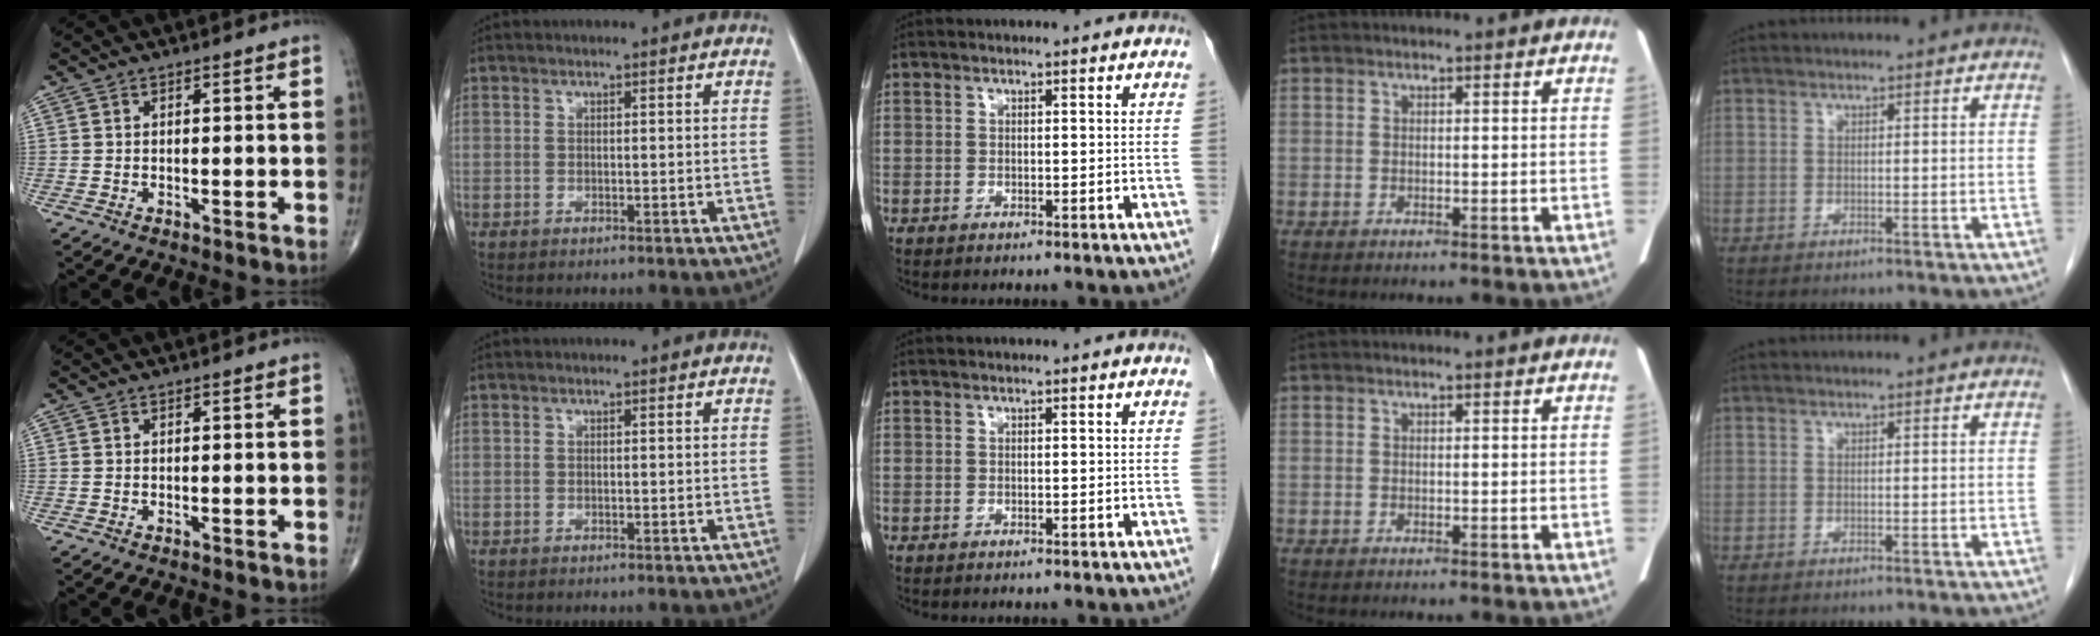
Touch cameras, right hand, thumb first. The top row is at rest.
{}